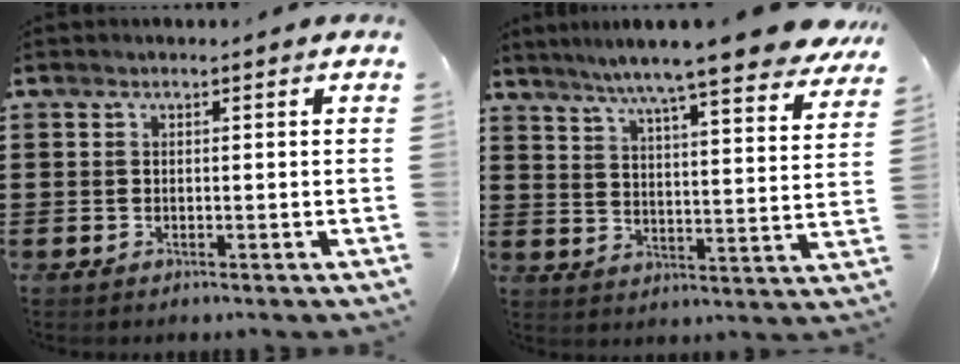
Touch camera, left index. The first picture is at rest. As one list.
[{"total": 9.2, "force": [7.9, -0.6, 4.8], "torque": [-0.114, -0.048, 0.129]}]